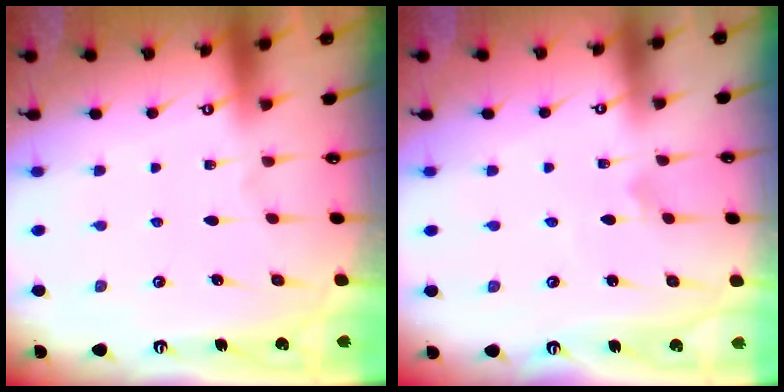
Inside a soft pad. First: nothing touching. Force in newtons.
{"total": 1.9, "press": 1.9, "slide": 0.1}